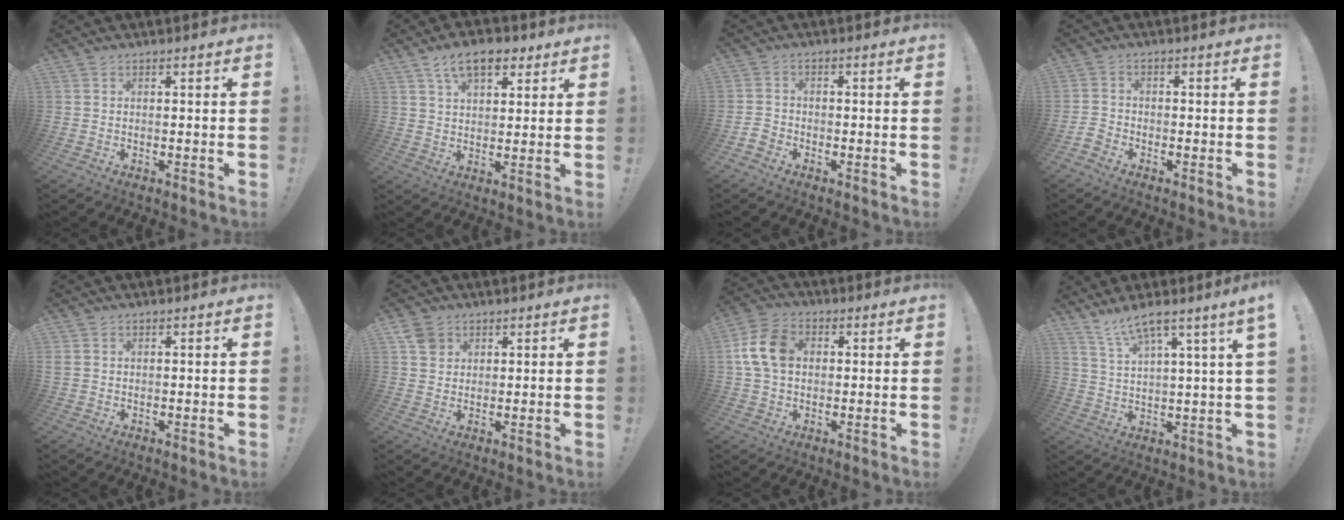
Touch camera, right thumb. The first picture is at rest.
{"total": 10.5, "force": [5.7, 5.6, 6.8], "torque": [-0.106, -0.007, 0.105]}
{"total": 3.5, "force": [-2.6, 2.1, 1.1], "torque": [-0.031, 0.009, -0.049]}
{"total": 3.5, "force": [-2.8, 1.8, 1.2], "torque": [-0.033, 0.009, -0.052]}
{"total": 1.6, "force": [0.7, 1.4, 0.6], "torque": [-0.017, 0.006, 0.015]}
{"total": 5.2, "force": [2.7, 4.1, 1.5], "torque": [-0.016, -0.009, 0.052]}
{"total": 11.9, "force": [1.7, 8.6, 8.0], "torque": [-0.147, 0.013, 0.037]}
{"total": 7.7, "force": [5.8, 0.3, 5.1], "torque": [-0.095, -0.031, 0.098]}